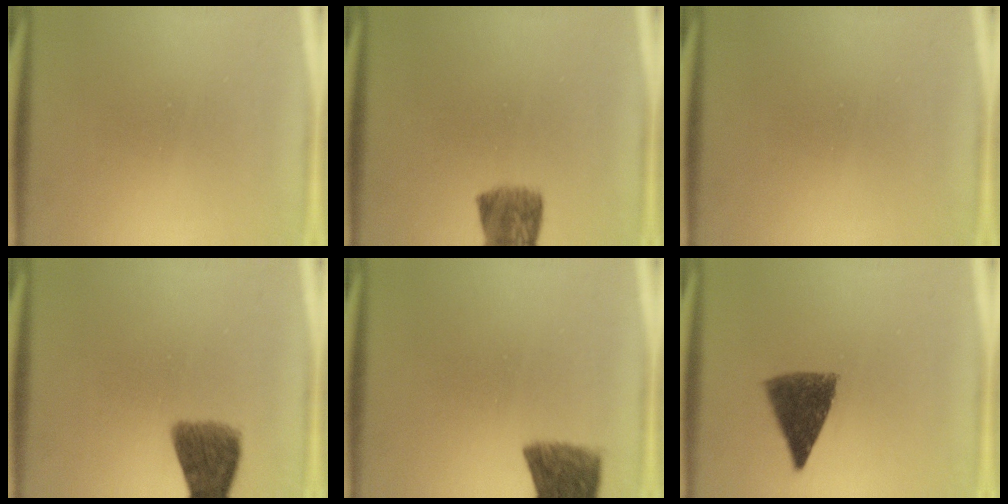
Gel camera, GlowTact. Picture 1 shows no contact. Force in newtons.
{"total": 7.1}
{"total": 0.0}
{"total": 8.1}
{"total": 8.0}
{"total": 6.4}